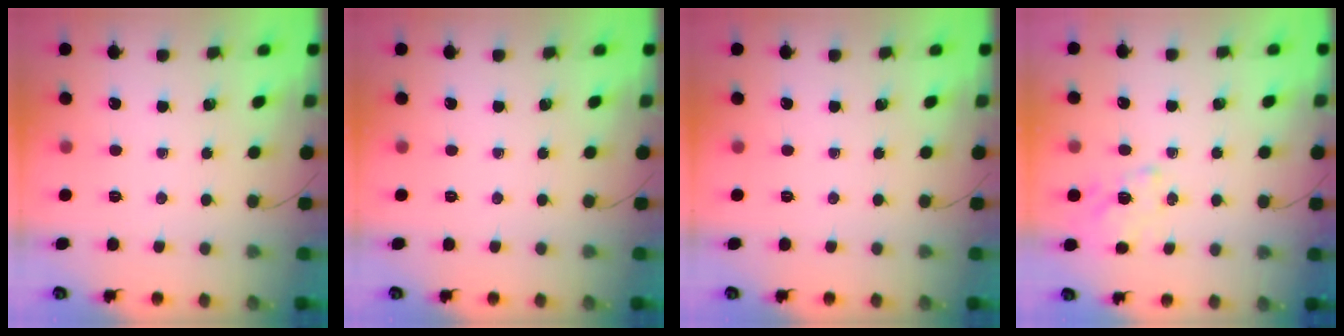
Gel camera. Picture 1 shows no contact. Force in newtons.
{"total": 0.0}
{"total": 0.0}
{"total": 1.2, "press": 0.2, "slide": 1.2}